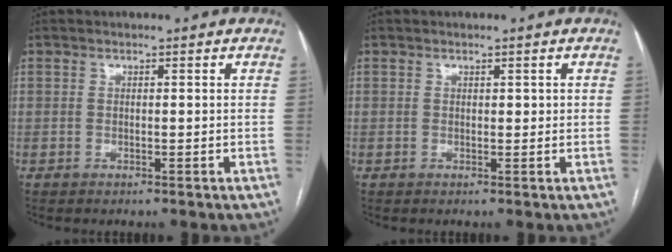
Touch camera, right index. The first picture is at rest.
{"total": 0.9, "force": [0.3, 0.5, 0.6], "torque": [-0.008, 0.001, 0.005]}